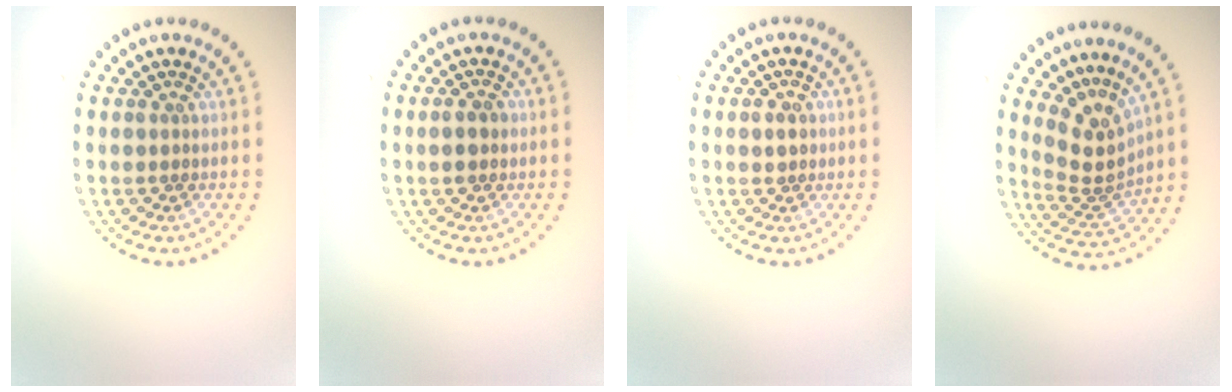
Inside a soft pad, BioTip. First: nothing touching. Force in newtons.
{"total": 1.6, "press": 1.6, "slide": 0.1}
{"total": 1.0, "press": 1.0, "slide": 0.2}
{"total": 3.4, "press": 2.5, "slide": 2.4}